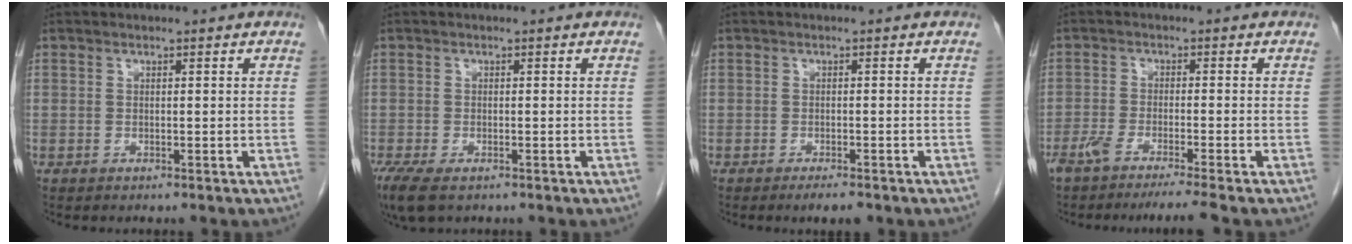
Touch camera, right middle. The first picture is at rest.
{"total": 6.2, "force": [-4.1, 2.4, 3.9], "torque": [-0.079, -0.018, -0.069]}
{"total": 2.5, "force": [-1.9, 0.5, 1.6], "torque": [-0.022, -0.003, -0.025]}
{"total": 7.6, "force": [-6.2, -1.0, 4.3], "torque": [-0.060, -0.016, -0.099]}